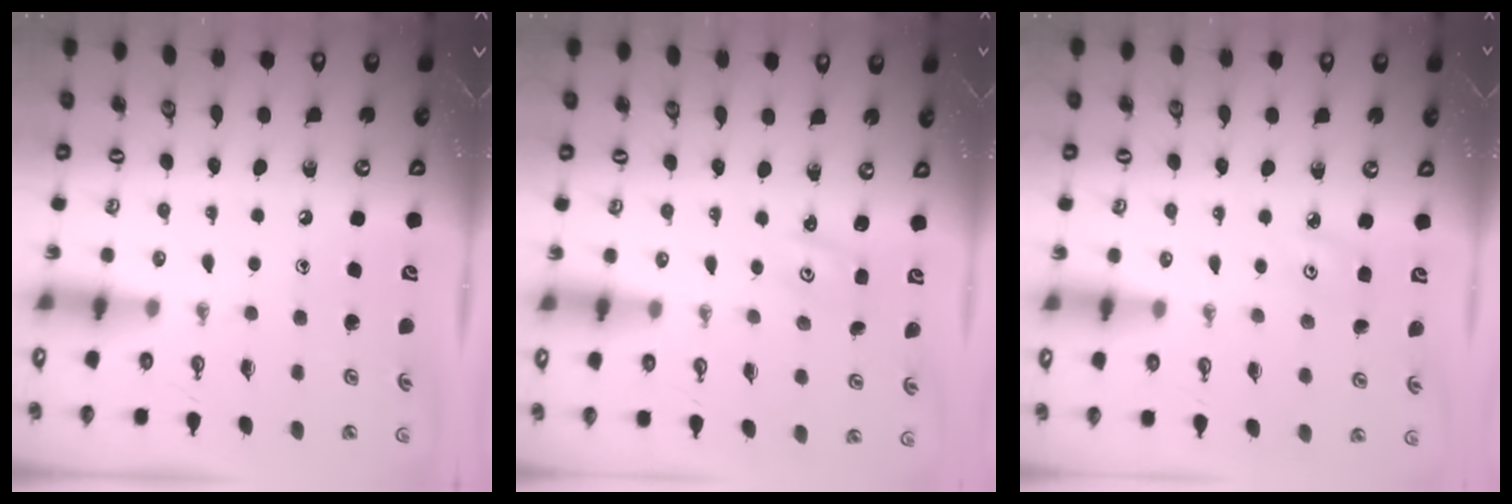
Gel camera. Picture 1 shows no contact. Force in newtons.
{"total": 1.5, "press": 1.4, "slide": 0.2}
{"total": 3.6, "press": 3.6, "slide": 0.5}